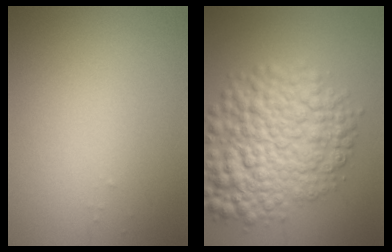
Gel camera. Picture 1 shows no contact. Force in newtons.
{"total": 10.0, "press": 10.0, "slide": 0.3}